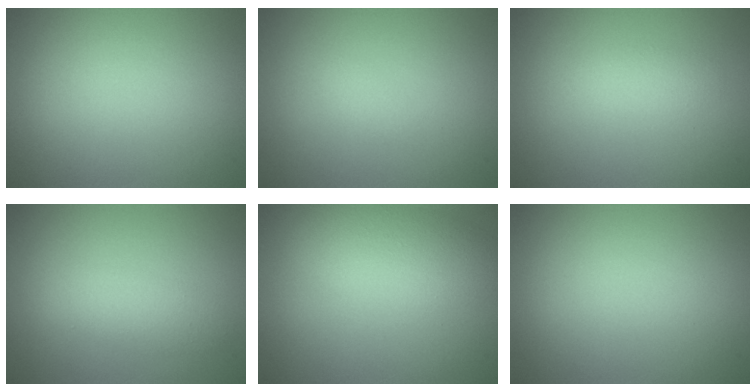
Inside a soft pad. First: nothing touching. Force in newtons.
{"total": 0.5, "press": 0.5, "slide": 0.0}
{"total": 1.4, "press": 1.4, "slide": 0.1}
{"total": 2.2, "press": 2.2, "slide": 0.1}
{"total": 4.6, "press": 4.6, "slide": 0.2}
{"total": 0.0}